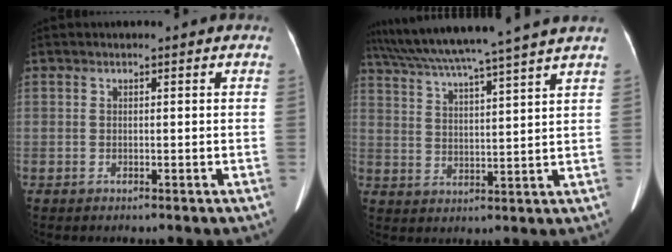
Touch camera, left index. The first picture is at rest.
{"total": 17.3, "force": [14.8, -1.7, 8.8], "torque": [-0.160, 0.006, 0.220]}